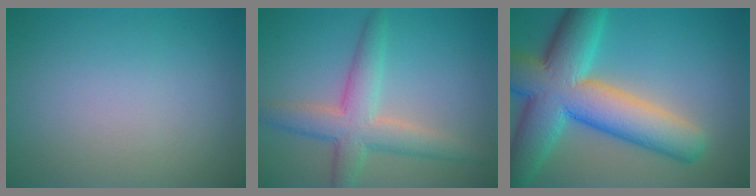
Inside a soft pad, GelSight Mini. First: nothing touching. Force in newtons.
{"total": 5.0, "press": 5.0, "slide": 0.3}
{"total": 12.0, "press": 12.0, "slide": 0.4}